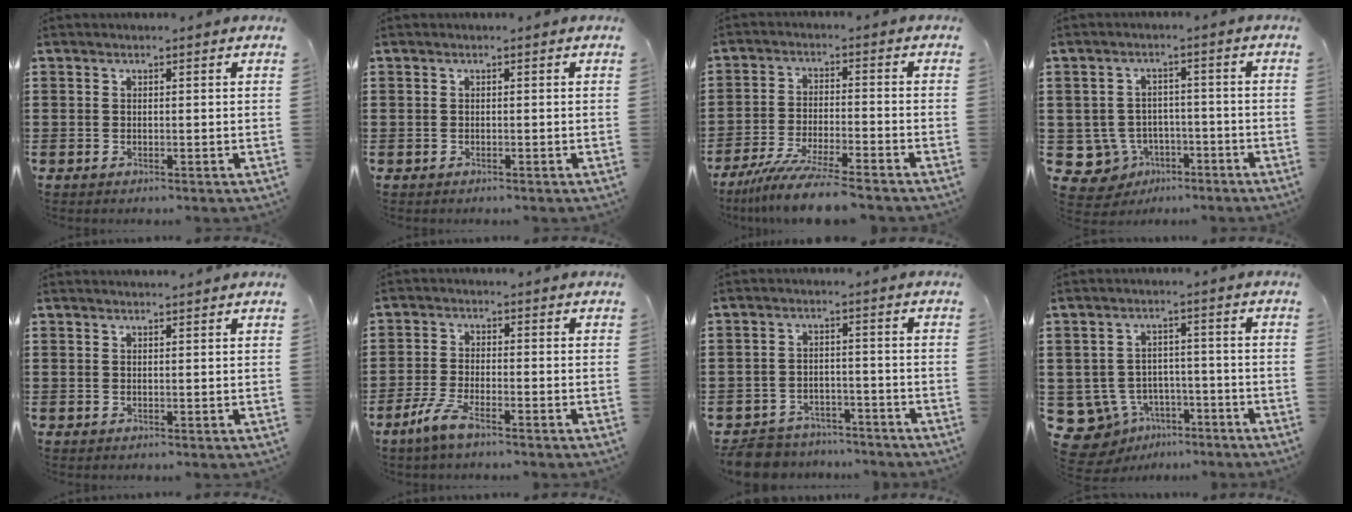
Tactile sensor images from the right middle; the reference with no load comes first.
{"total": 0.0}
{"total": 7.5, "force": [-6.6, -0.2, 3.6], "torque": [-0.077, -0.013, -0.126]}
{"total": 5.1, "force": [-2.5, 4.1, 1.7], "torque": [-0.062, 0.003, -0.050]}
{"total": 0.8, "force": [0.8, -0.1, 0.1], "torque": [-0.003, -0.002, 0.016]}
{"total": 4.4, "force": [-3.1, 0.5, 3.2], "torque": [-0.079, -0.010, -0.062]}
{"total": 5.4, "force": [-5.3, 1.2, 0.5], "torque": [-0.021, 0.009, -0.108]}
{"total": 6.7, "force": [-4.8, 4.4, 1.7], "torque": [-0.068, 0.013, -0.095]}